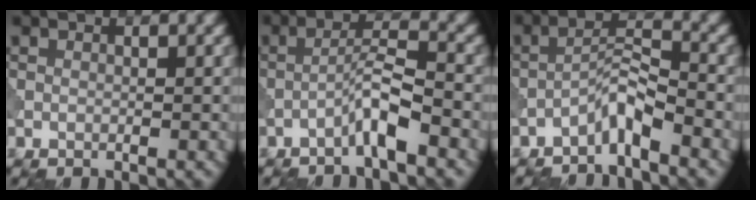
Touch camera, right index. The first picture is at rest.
{"total": 3.2, "force": [-2.0, 0.1, 2.6], "torque": [-0.048, 0.019, -0.043]}
{"total": 3.1, "force": [-2.4, 0.4, 1.9], "torque": [-0.036, 0.017, -0.050]}